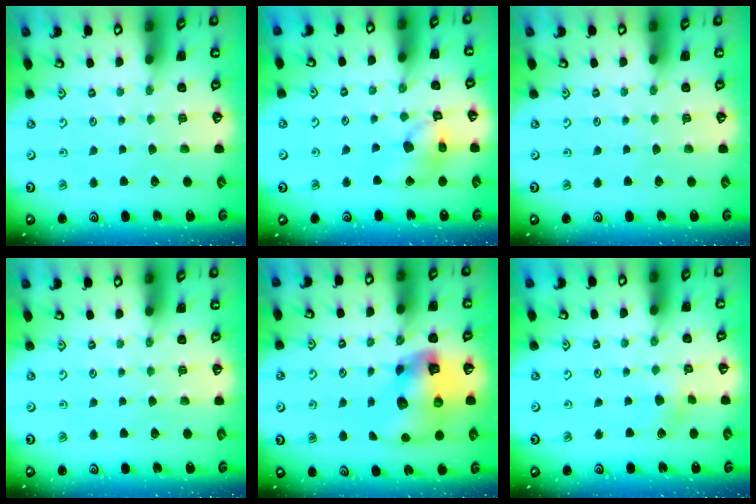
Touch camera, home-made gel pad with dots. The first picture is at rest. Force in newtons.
{"total": 12.9, "press": 12.8, "slide": 1.6}
{"total": 0.0}
{"total": 0.0}
{"total": 13.8, "press": 13.6, "slide": 2.3}
{"total": 3.5, "press": 3.5, "slide": 0.6}